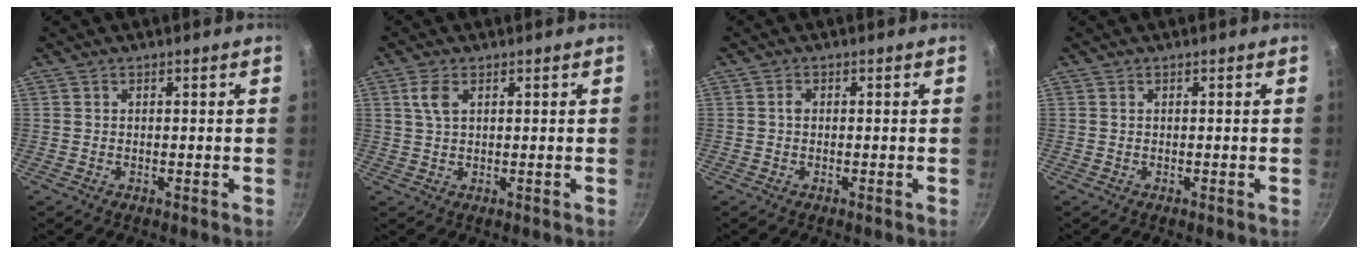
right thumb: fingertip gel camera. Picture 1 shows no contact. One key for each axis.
{"total": 3.3, "fx": 1.3, "fy": 1.7, "fz": 2.6, "tx": -0.055, "ty": -0.001, "tz": 0.026}
{"total": 1.0, "fx": 0.0, "fy": 0.8, "fz": 0.6, "tx": -0.010, "ty": 0.006, "tz": 0.000}
{"total": 0.0}